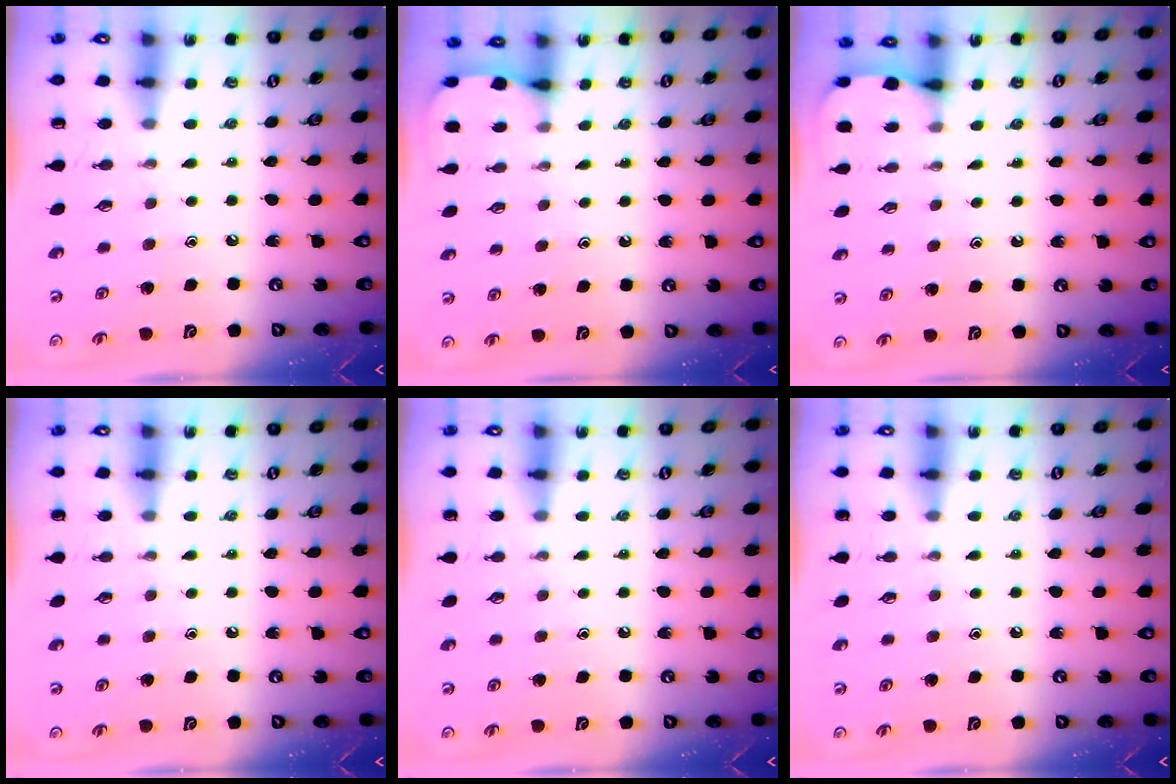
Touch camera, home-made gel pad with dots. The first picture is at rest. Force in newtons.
{"total": 3.0, "press": 2.9, "slide": 0.3}
{"total": 3.0, "press": 2.9, "slide": 0.3}
{"total": 0.0}
{"total": 0.0}
{"total": 0.0}